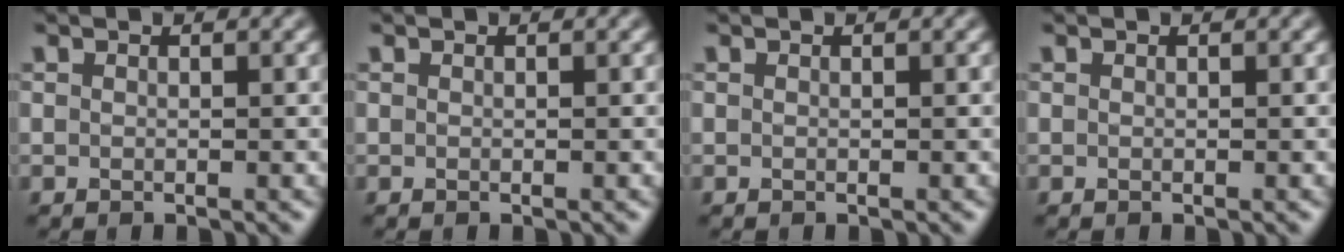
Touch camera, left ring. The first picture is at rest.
{"total": 0.0}
{"total": 0.0}
{"total": 0.0}